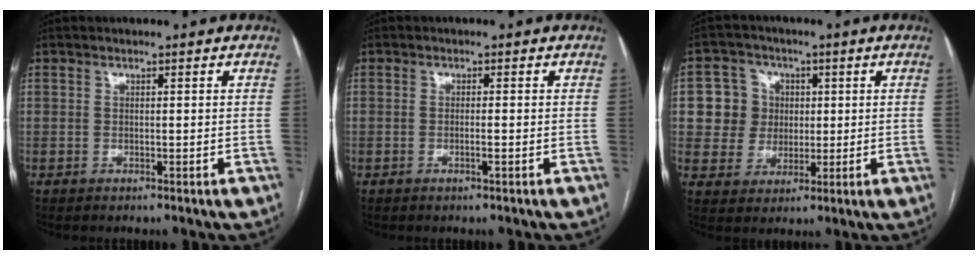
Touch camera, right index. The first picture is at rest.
{"total": 1.2, "force": [-0.4, -0.1, 1.1], "torque": [-0.023, 0.000, -0.005]}
{"total": 7.3, "force": [1.2, 7.1, 1.3], "torque": [-0.034, 0.030, 0.026]}